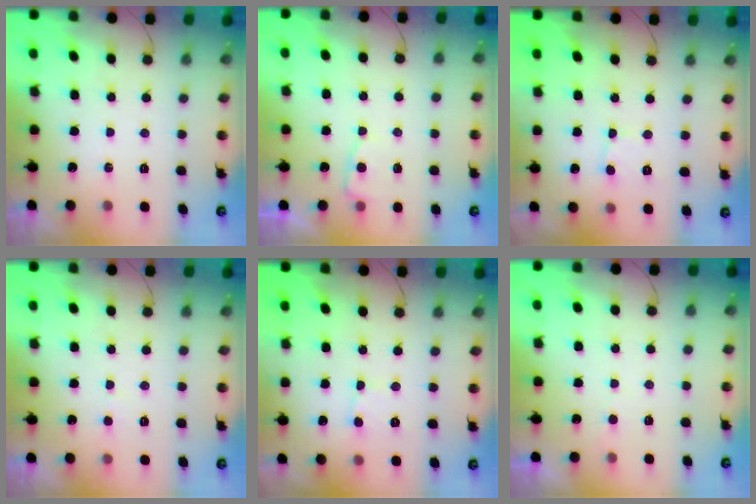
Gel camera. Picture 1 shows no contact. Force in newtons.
{"total": 4.5, "press": 4.5, "slide": 0.4}
{"total": 2.7, "press": 2.7, "slide": 0.3}
{"total": 3.6, "press": 3.6, "slide": 0.3}
{"total": 2.7, "press": 2.7, "slide": 0.3}
{"total": 1.6, "press": 1.6, "slide": 0.2}